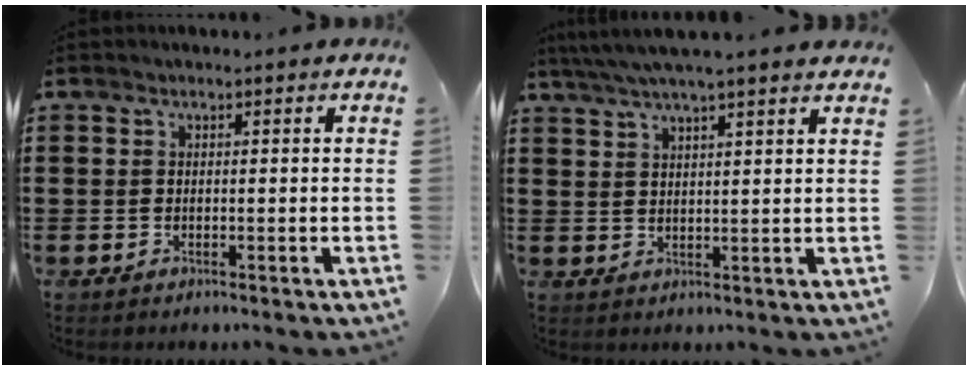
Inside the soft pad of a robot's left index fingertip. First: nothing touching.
{"total": 4.3, "force": [3.8, -0.2, 2.1], "torque": [-0.052, -0.010, 0.067]}